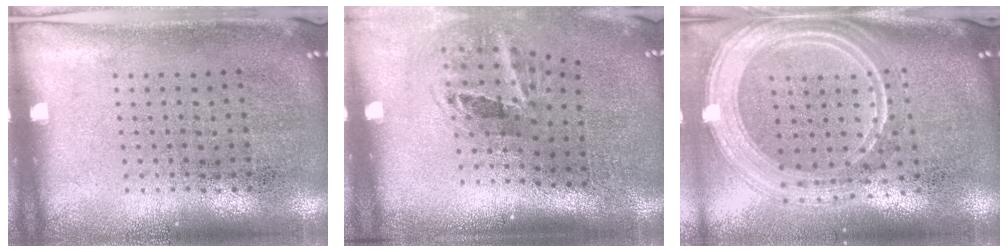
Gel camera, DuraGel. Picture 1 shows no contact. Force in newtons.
{"total": 2.0, "press": 1.2, "slide": 1.6}
{"total": 2.9, "press": 2.4, "slide": 1.6}